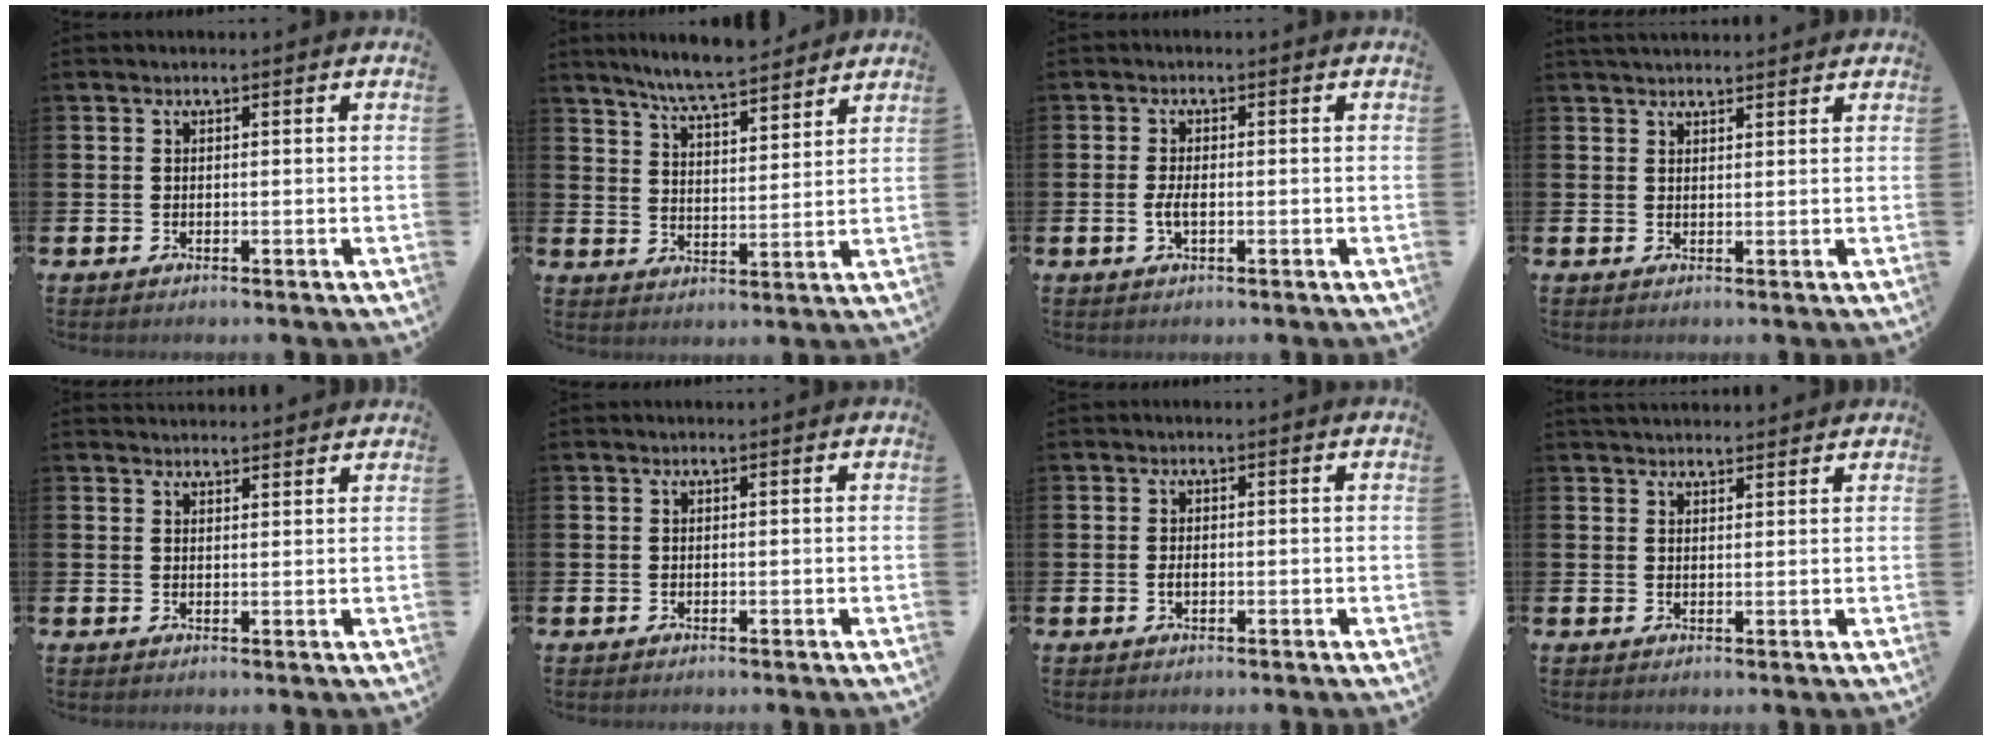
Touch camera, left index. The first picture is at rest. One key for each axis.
{"total": 6.9, "fx": 6.6, "fy": 0.3, "fz": 1.8, "tx": -0.054, "ty": -0.037, "tz": 0.118}
{"total": 2.2, "fx": -0.4, "fy": 0.9, "fz": 2.0, "tx": -0.032, "ty": -0.001, "tz": -0.009}
{"total": 2.3, "fx": 2.3, "fy": 0.4, "fz": 0.3, "tx": 0.001, "ty": -0.008, "tz": 0.039}
{"total": 2.3, "fx": 2.3, "fy": 0.3, "fz": -0.1, "tx": 0.008, "ty": -0.014, "tz": 0.039}
{"total": 0.0}
{"total": 1.1, "fx": -0.1, "fy": 0.7, "fz": 0.9, "tx": -0.012, "ty": 0.002, "tz": -0.005}
{"total": 2.5, "fx": 2.5, "fy": 0.5, "fz": 0.2, "tx": 0.002, "ty": -0.010, "tz": 0.043}